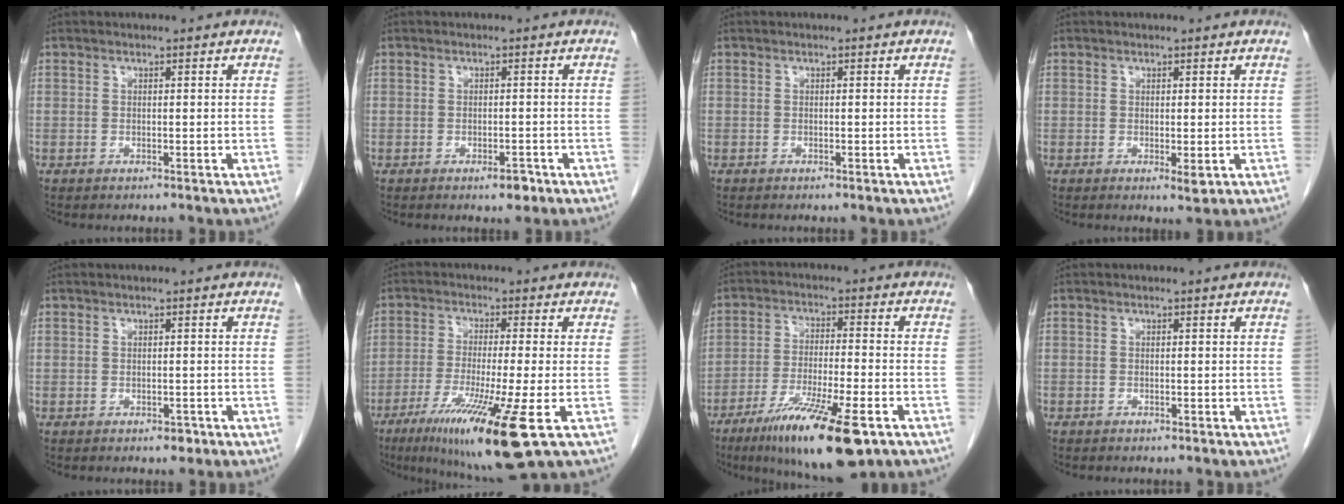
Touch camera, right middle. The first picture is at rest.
{"total": 2.0, "force": [-1.2, 0.9, 1.4], "torque": [-0.017, 0.001, -0.014]}
{"total": 0.0}
{"total": 1.6, "force": [-0.3, 0.5, 1.4], "torque": [-0.020, -0.005, 0.000]}
{"total": 1.2, "force": [-0.7, 0.7, 0.7], "torque": [-0.009, 0.001, -0.005]}
{"total": 14.4, "force": [-6.7, -0.2, 12.8], "torque": [-0.221, -0.047, -0.111]}
{"total": 15.0, "force": [-8.8, 2.0, 12.0], "torque": [-0.199, -0.034, -0.144]}
{"total": 0.0}